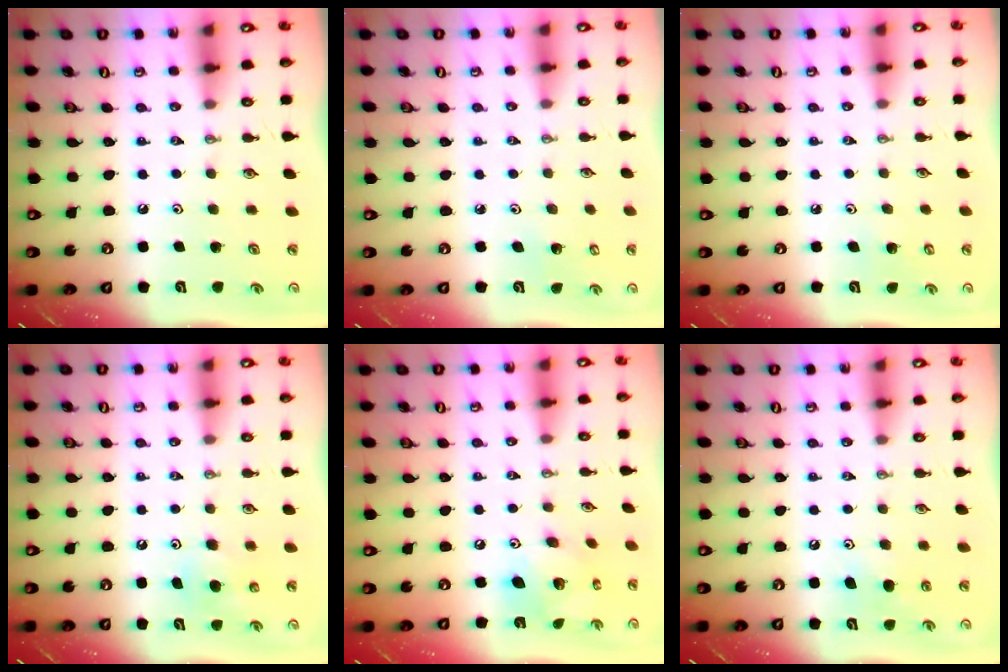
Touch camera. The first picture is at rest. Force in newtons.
{"total": 3.0, "press": 2.9, "slide": 0.3}
{"total": 3.4, "press": 3.4, "slide": 0.3}
{"total": 6.7, "press": 6.7, "slide": 1.0}
{"total": 12.9, "press": 12.9, "slide": 1.0}
{"total": 6.7, "press": 6.7, "slide": 0.9}